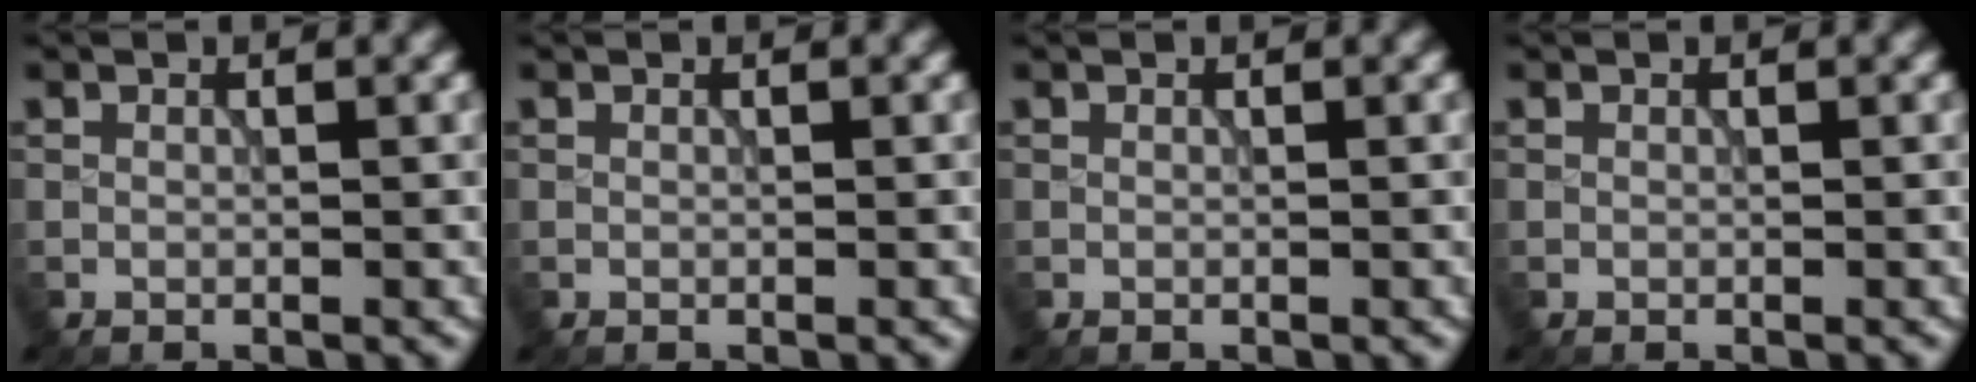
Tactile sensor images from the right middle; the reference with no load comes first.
{"total": 0.0}
{"total": 0.0}
{"total": 0.0}